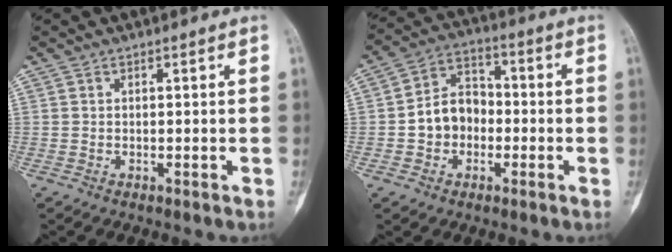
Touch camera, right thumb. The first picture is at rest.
{"total": 9.1, "force": [-1.6, 7.3, 5.1], "torque": [-0.061, 0.036, -0.038]}